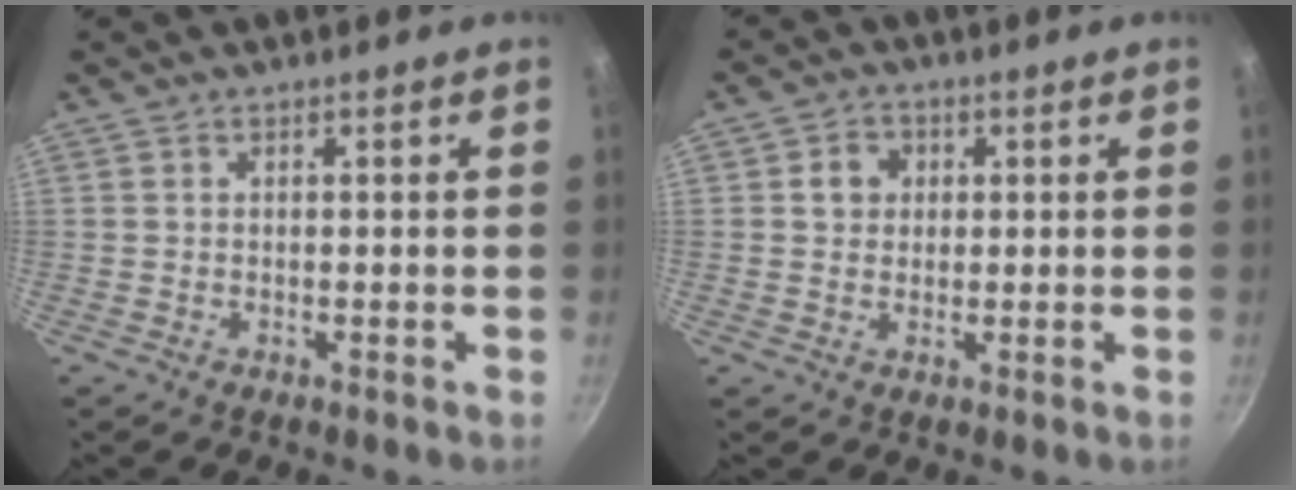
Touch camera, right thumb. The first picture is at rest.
{"total": 4.3, "force": [0.8, 3.8, 1.8], "torque": [-0.005, 0.007, 0.009]}